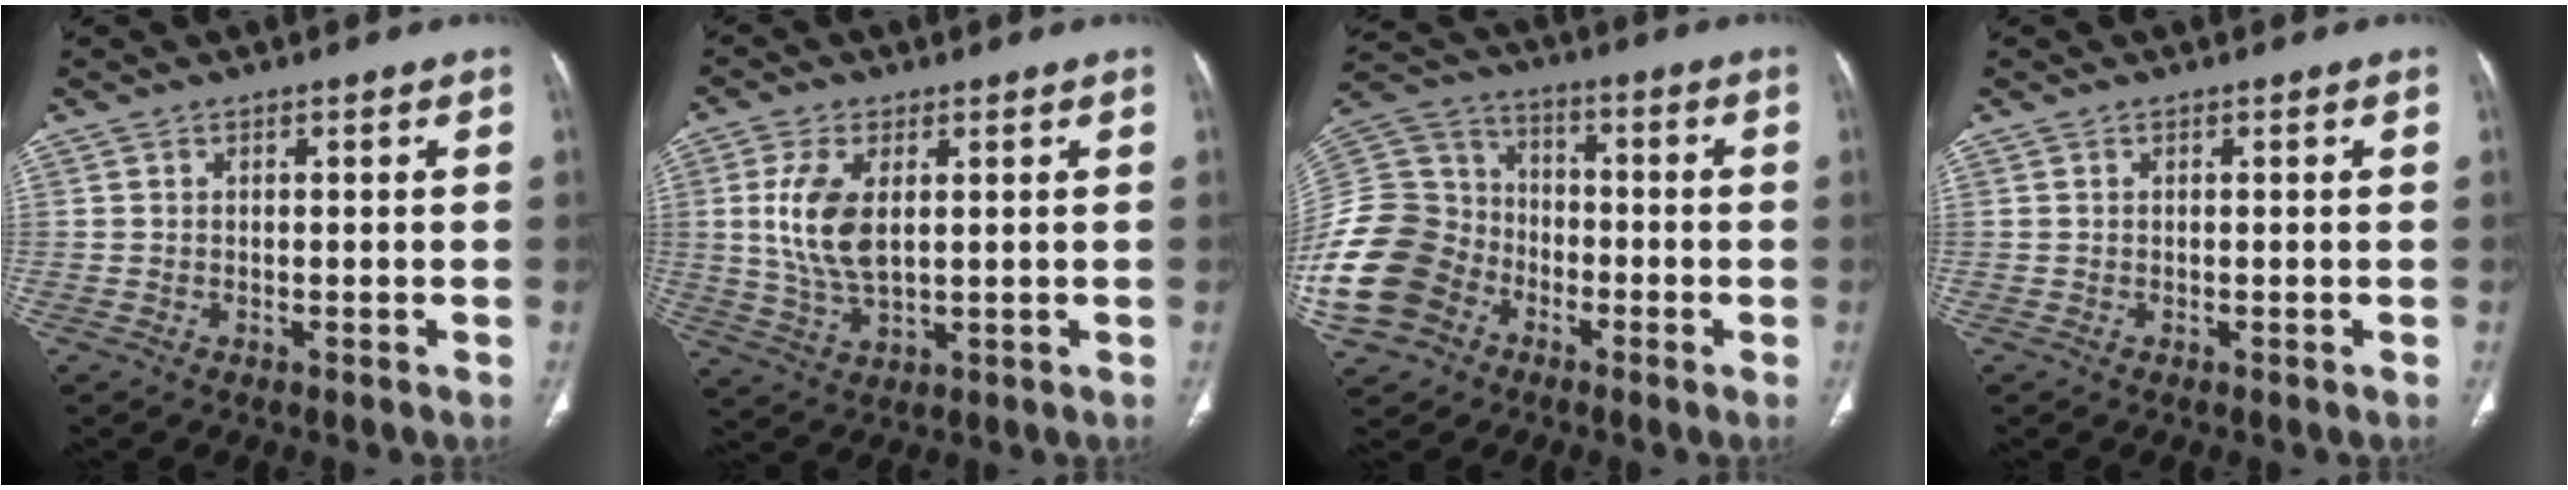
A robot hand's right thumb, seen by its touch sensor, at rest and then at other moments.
{"total": 9.8, "force": [1.9, 5.0, 8.2], "torque": [-0.174, -0.010, 0.044]}
{"total": 22.1, "force": [-8.5, 17.6, 10.3], "torque": [-0.242, 0.059, -0.154]}
{"total": 0.0}